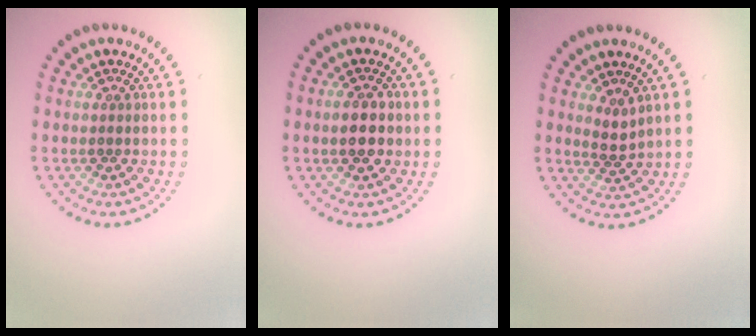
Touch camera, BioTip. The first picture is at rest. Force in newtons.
{"total": 2.3, "press": 2.3, "slide": 0.1}
{"total": 1.4, "press": 1.0, "slide": 1.0}